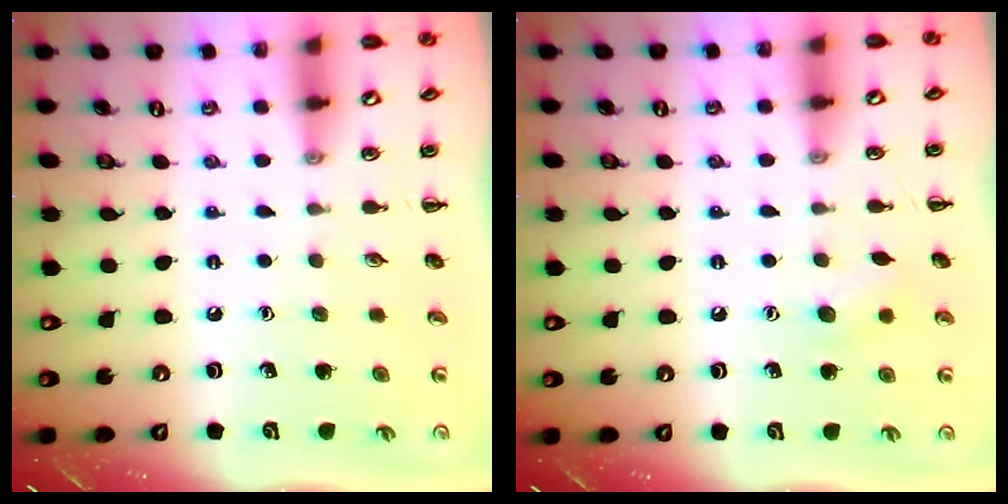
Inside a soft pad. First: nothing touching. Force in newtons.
{"total": 7.2, "press": 7.0, "slide": 1.6}